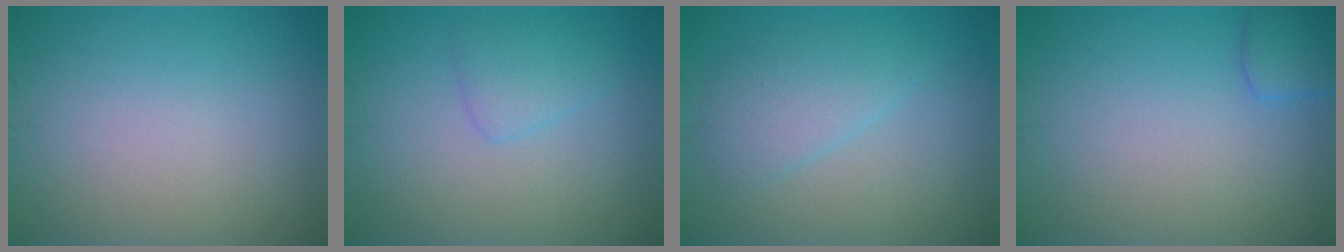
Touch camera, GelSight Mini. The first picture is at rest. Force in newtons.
{"total": 1.8, "press": 1.8, "slide": 0.1}
{"total": 3.0, "press": 3.0, "slide": 0.2}
{"total": 2.0, "press": 2.0, "slide": 0.1}